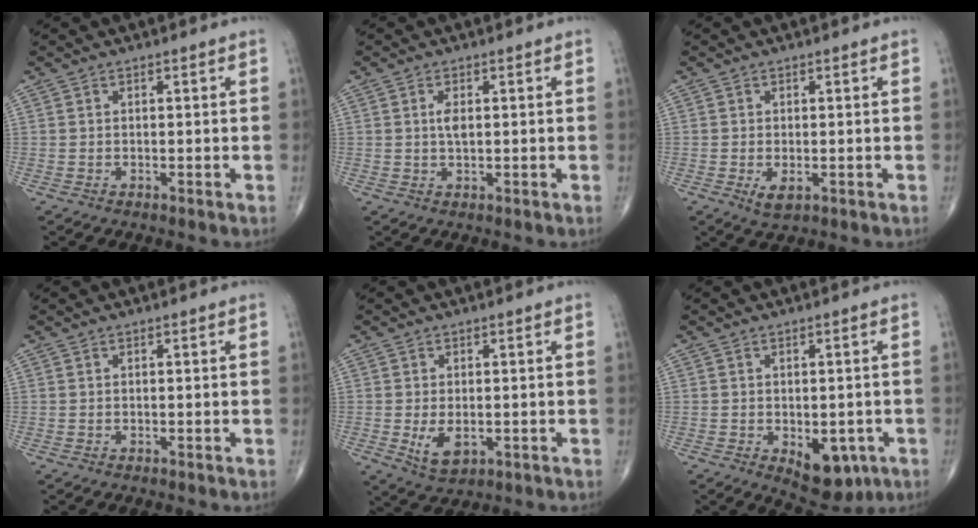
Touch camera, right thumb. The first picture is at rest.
{"total": 2.4, "force": [0.5, 1.1, 2.1], "torque": [-0.040, -0.003, 0.010]}
{"total": 2.6, "force": [-0.7, 1.3, 2.2], "torque": [-0.038, -0.006, -0.008]}
{"total": 0.0}
{"total": 5.0, "force": [-0.9, 2.9, 4.0], "torque": [-0.066, -0.010, -0.007]}
{"total": 8.6, "force": [-2.9, 4.8, 6.5], "torque": [-0.059, 0.001, -0.027]}